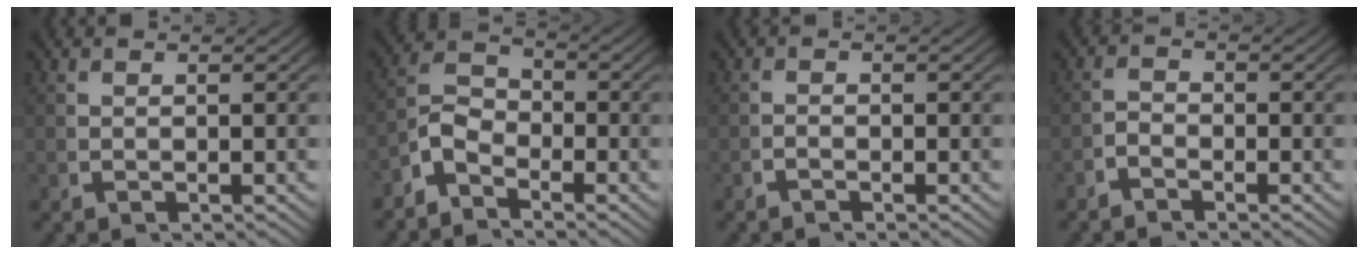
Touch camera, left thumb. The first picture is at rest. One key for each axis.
{"total": 5.3, "fx": -1.6, "fy": 4.1, "fz": 2.9, "tx": -0.039, "ty": 0.000, "tz": -0.044}
{"total": 1.1, "fx": -1.0, "fy": -0.2, "fz": -0.3, "tx": 0.011, "ty": 0.002, "tz": -0.024}
{"total": 1.8, "fx": -1.7, "fy": 0.4, "fz": -0.1, "tx": 0.013, "ty": -0.001, "tz": -0.038}